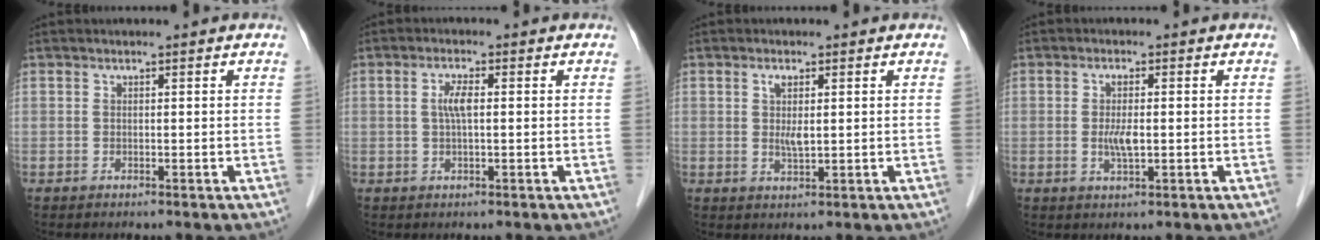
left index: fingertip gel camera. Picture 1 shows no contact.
{"total": 2.7, "force": [0.3, 0.6, 2.6], "torque": [-0.056, 0.003, 0.007]}
{"total": 1.8, "force": [0.2, 0.6, 1.7], "torque": [-0.037, 0.001, 0.008]}
{"total": 3.2, "force": [-0.3, 0.7, 3.1], "torque": [-0.063, -0.003, -0.004]}